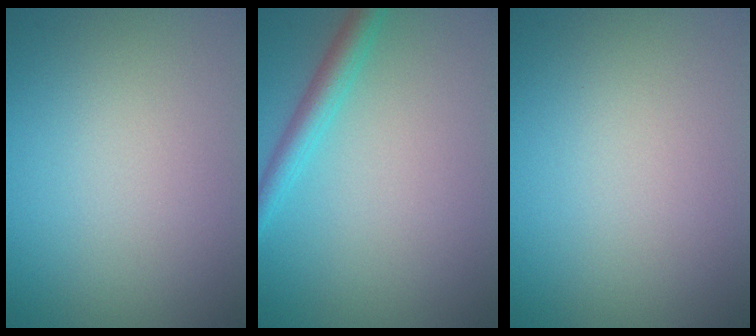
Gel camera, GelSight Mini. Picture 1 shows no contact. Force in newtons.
{"total": 2.5, "press": 2.5, "slide": 0.1}
{"total": 0.0}